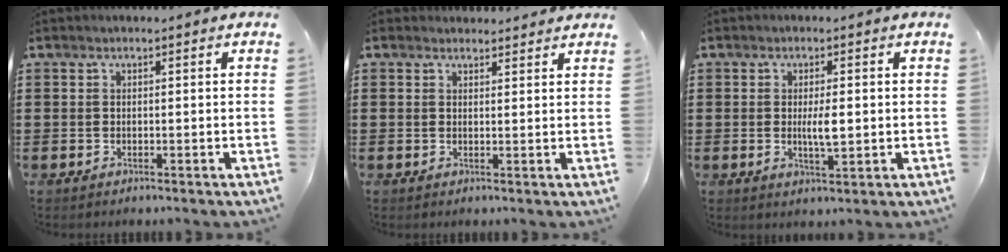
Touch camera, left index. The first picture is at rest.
{"total": 1.8, "force": [1.6, 0.8, -0.3], "torque": [0.000, 0.004, 0.032]}
{"total": 3.7, "force": [0.1, 0.8, 3.6], "torque": [-0.059, -0.005, -0.001]}